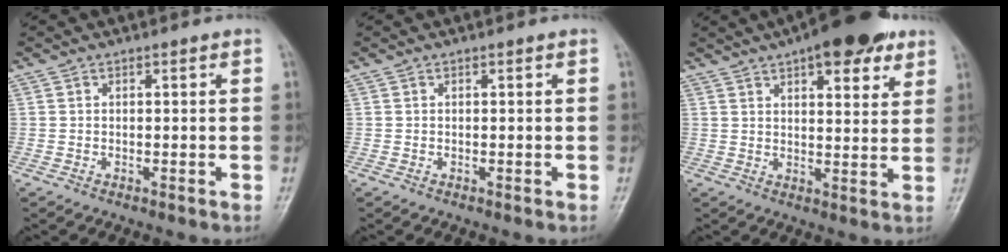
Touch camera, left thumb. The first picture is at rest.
{"total": 0.0}
{"total": 13.8, "force": [8.1, 5.3, 9.8], "torque": [-0.101, -0.022, 0.111]}